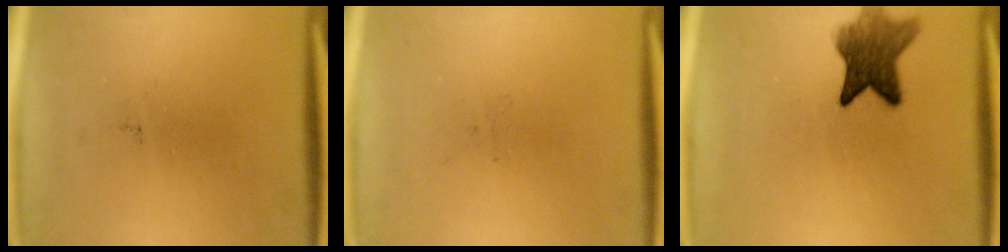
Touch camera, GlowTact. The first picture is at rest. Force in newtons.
{"total": 0.0}
{"total": 7.8}